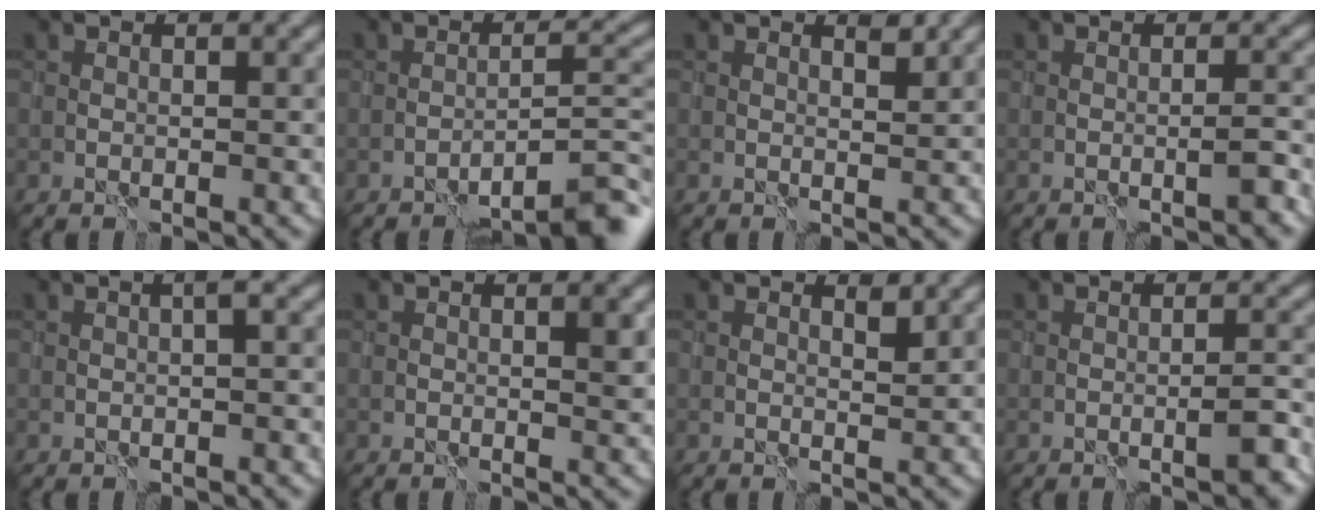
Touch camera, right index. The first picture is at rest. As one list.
[{"total": 6.7, "force": [-5.1, 1.0, 4.2], "torque": [-0.043, 0.022, -0.072]}, {"total": 1.0, "force": [0.8, 0.1, 0.5], "torque": [-0.006, -0.002, 0.014]}, {"total": 1.6, "force": [-0.6, 0.1, 1.5], "torque": [-0.023, 0.001, -0.008]}, {"total": 1.3, "force": [0.0, 0.0, 1.3], "torque": [-0.022, 0.005, 0.001]}, {"total": 1.3, "force": [0.2, 0.2, 1.2], "torque": [-0.016, -0.002, 0.003]}, {"total": 0.9, "force": [0.7, 0.3, 0.5], "torque": [-0.008, -0.003, 0.013]}, {"total": 2.5, "force": [-1.0, 0.3, 2.2], "torque": [-0.036, 0.001, -0.013]}]